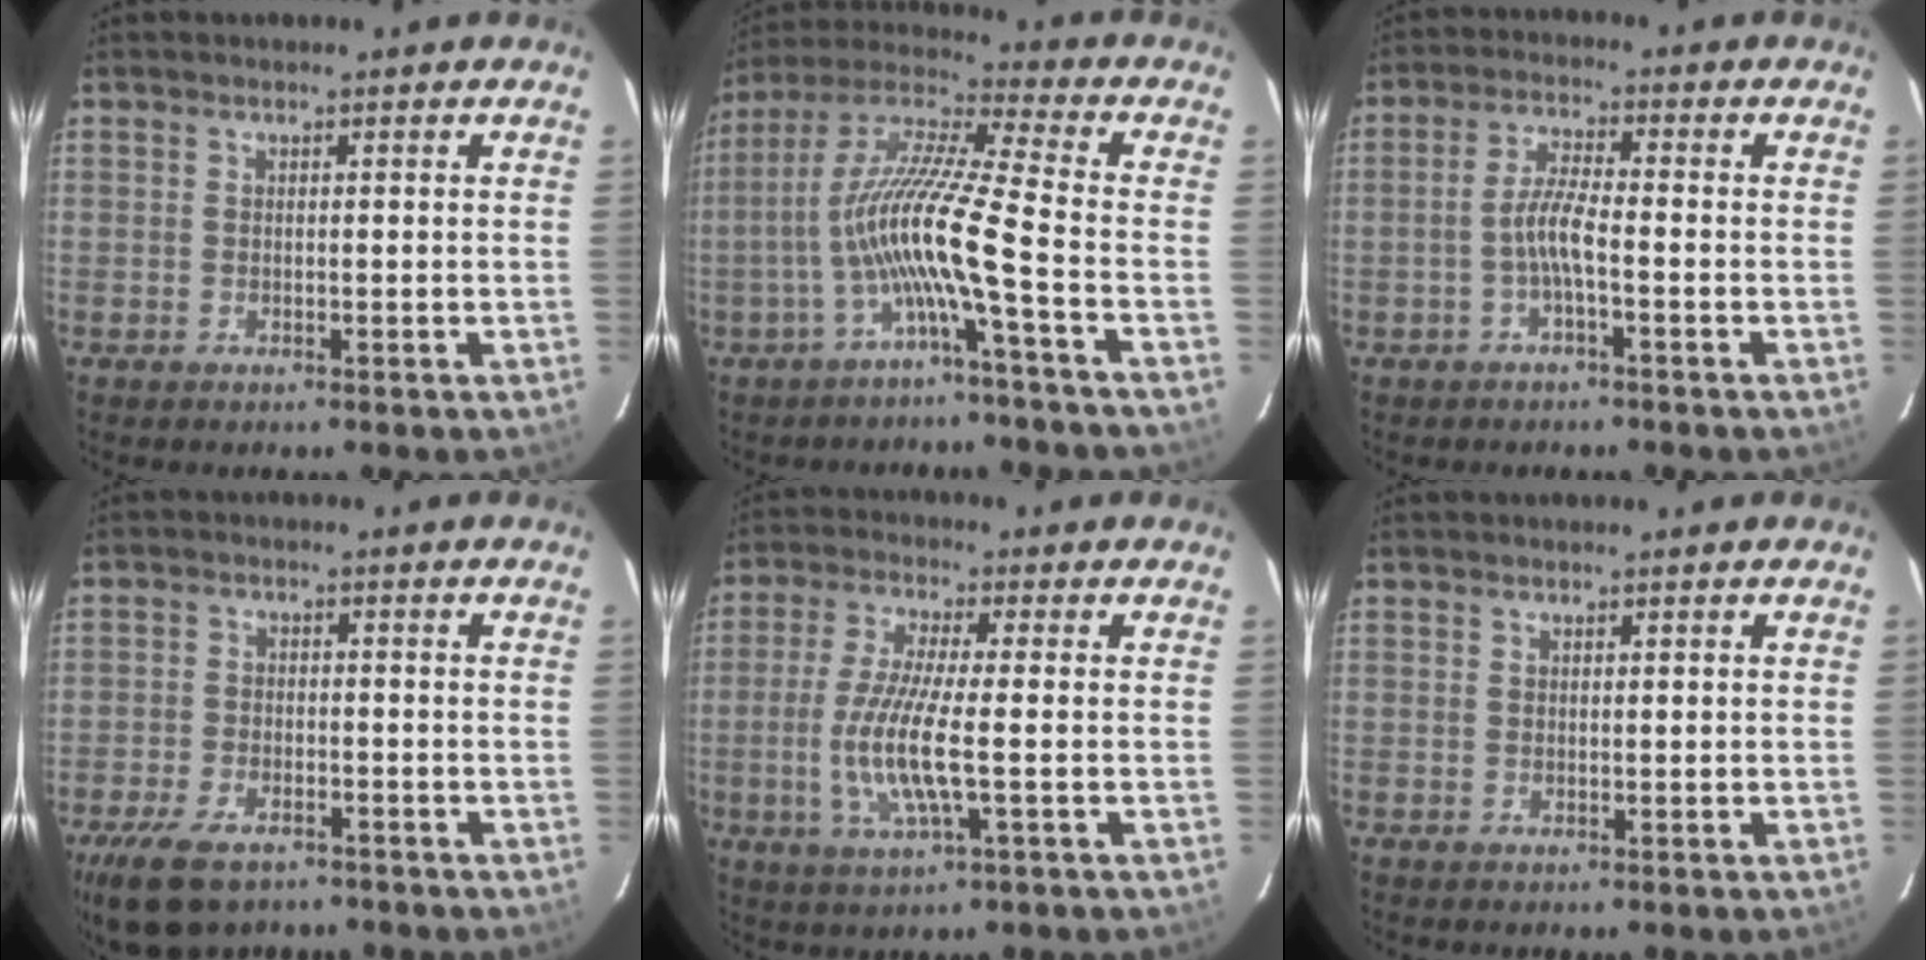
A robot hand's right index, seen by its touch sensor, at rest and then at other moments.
{"total": 12.3, "force": [-4.5, -0.9, 11.4], "torque": [-0.219, 0.006, -0.090]}
{"total": 4.2, "force": [-1.8, 0.3, 3.8], "torque": [-0.083, 0.008, -0.036]}
{"total": 10.4, "force": [-7.2, 5.2, 5.5], "torque": [-0.138, -0.016, -0.129]}
{"total": 10.3, "force": [-1.9, 1.4, 10.0], "torque": [-0.206, -0.008, -0.037]}
{"total": 0.0}